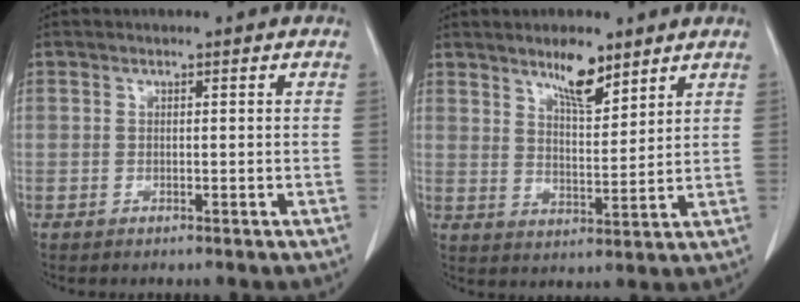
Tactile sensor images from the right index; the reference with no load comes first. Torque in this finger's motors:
{"motor_torque": [0.22, 0.20, 0.10, 0.03]}